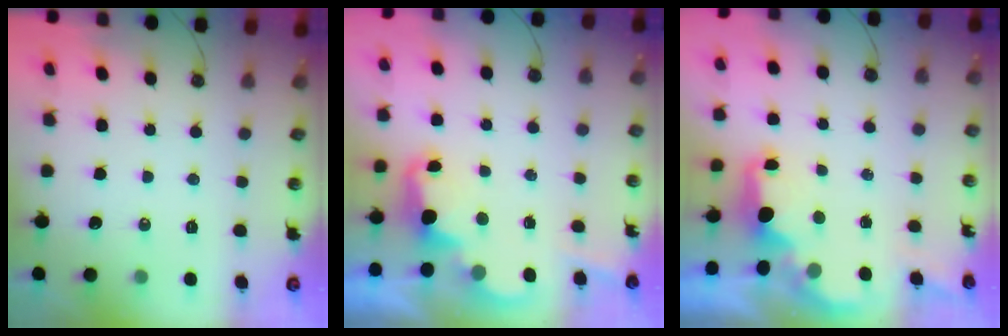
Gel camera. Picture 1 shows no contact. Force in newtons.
{"total": 2.6, "press": 2.5, "slide": 0.6}
{"total": 1.8, "press": 1.7, "slide": 0.6}